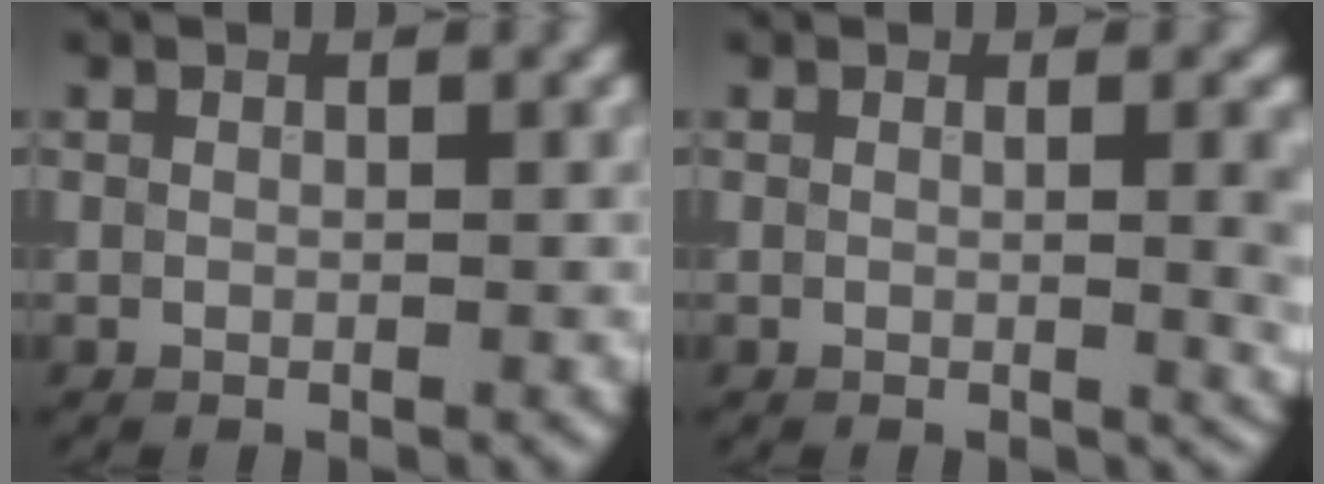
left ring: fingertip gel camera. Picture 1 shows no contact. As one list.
[{"total": 3.8, "force": [0.2, 1.3, 3.6], "torque": [-0.029, 0.000, 0.004]}]